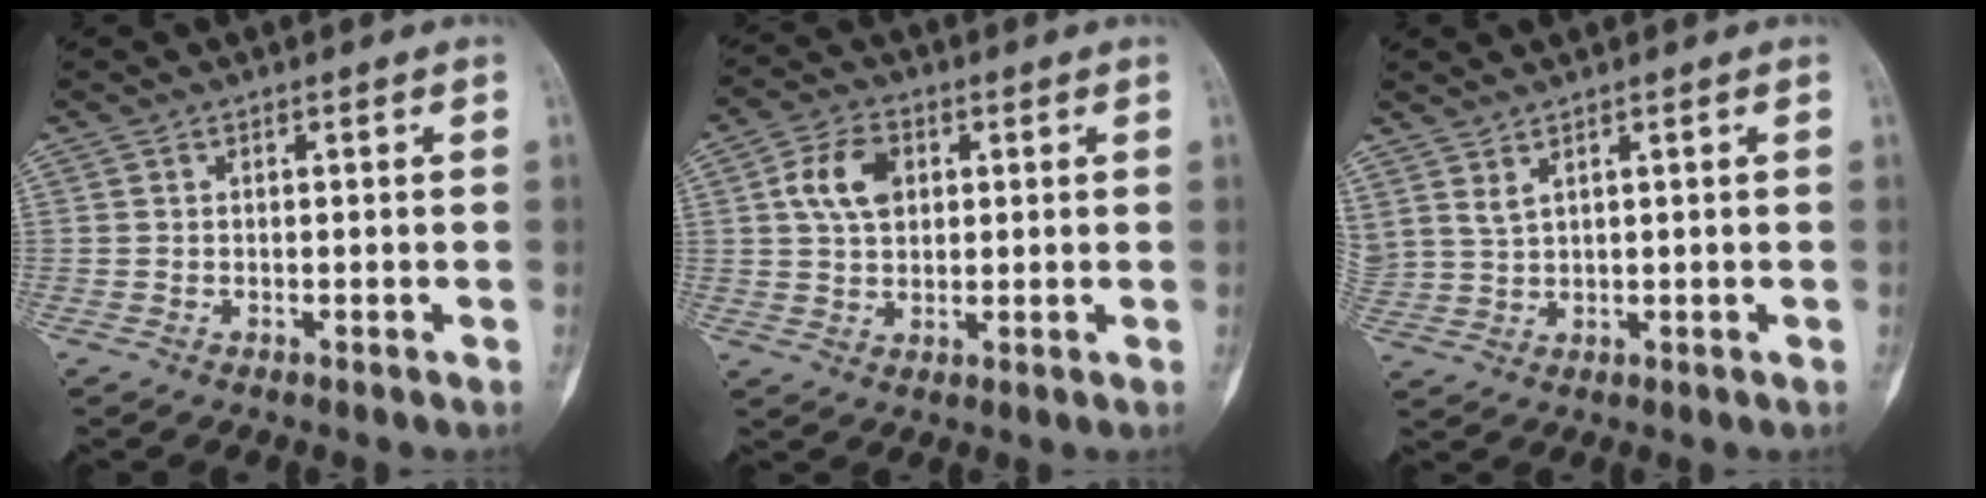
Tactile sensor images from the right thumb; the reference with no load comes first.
{"total": 7.9, "force": [2.0, 5.4, 5.4], "torque": [-0.085, 0.003, 0.034]}
{"total": 3.2, "force": [2.4, 0.9, 1.8], "torque": [-0.041, -0.014, 0.058]}